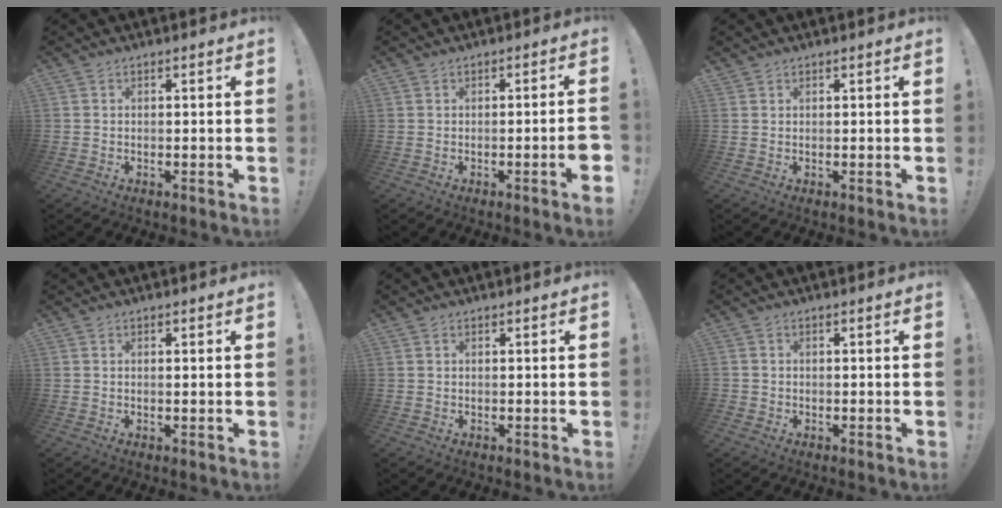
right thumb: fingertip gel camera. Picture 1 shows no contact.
{"total": 4.1, "force": [-1.5, -0.2, 3.8], "torque": [-0.052, -0.006, -0.023]}
{"total": 0.6, "force": [0.5, 0.2, 0.1], "torque": [0.001, -0.003, 0.010]}
{"total": 0.6, "force": [0.3, 0.0, 0.5], "torque": [-0.001, -0.004, 0.003]}
{"total": 0.0}
{"total": 1.0, "force": [-0.6, 0.8, 0.1], "torque": [0.000, 0.003, -0.012]}